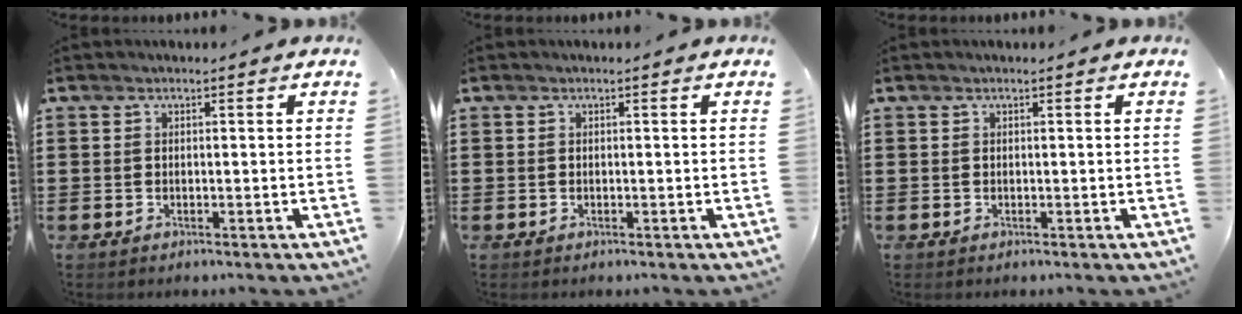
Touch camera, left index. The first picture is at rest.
{"total": 0.0}
{"total": 0.0}